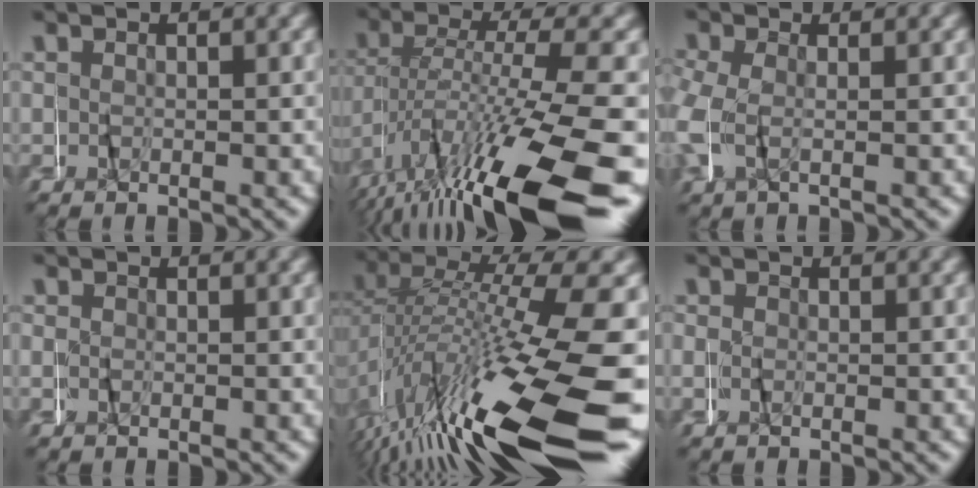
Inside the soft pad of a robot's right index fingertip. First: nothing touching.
{"total": 10.9, "force": [-6.3, 2.1, 8.6], "torque": [-0.149, -0.005, -0.093]}
{"total": 2.9, "force": [-0.8, 2.4, 1.4], "torque": [-0.051, -0.003, -0.017]}
{"total": 0.8, "force": [0.1, 0.8, -0.1], "torque": [-0.001, -0.001, -0.001]}
{"total": 15.5, "force": [-7.4, 5.1, 12.7], "torque": [-0.205, -0.018, -0.100]}
{"total": 0.6, "force": [-0.2, 0.5, -0.3], "torque": [0.004, -0.001, -0.007]}